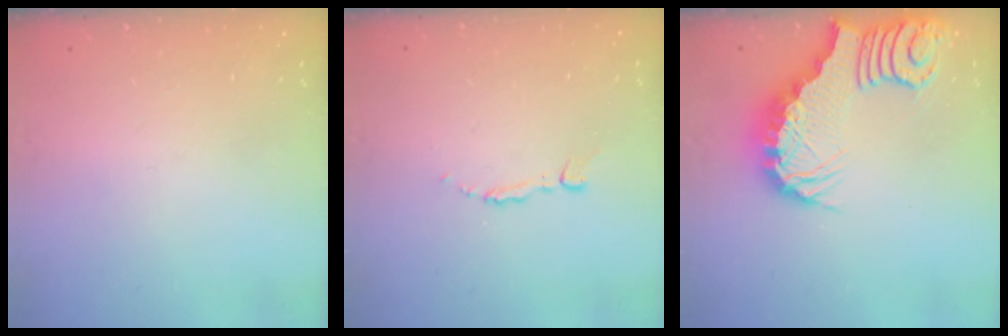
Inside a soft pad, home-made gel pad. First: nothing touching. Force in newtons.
{"total": 2.2, "press": 2.2, "slide": 0.2}
{"total": 3.2, "press": 3.1, "slide": 0.7}